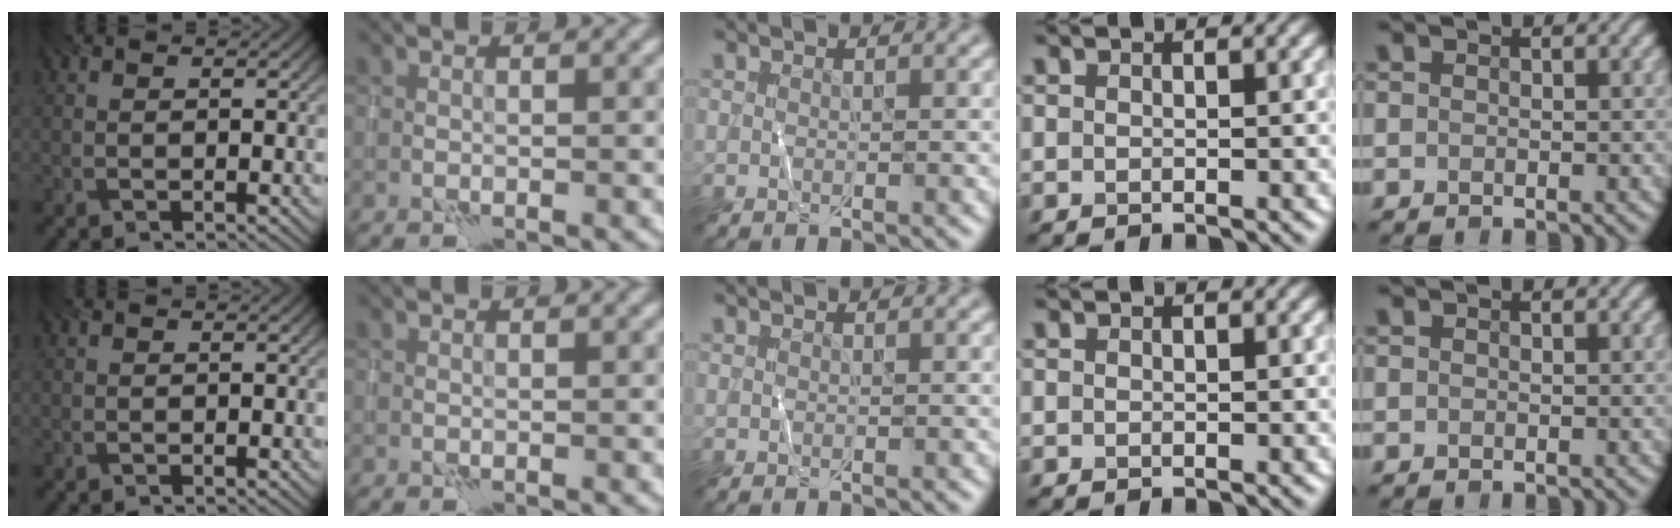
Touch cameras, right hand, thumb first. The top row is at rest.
{}